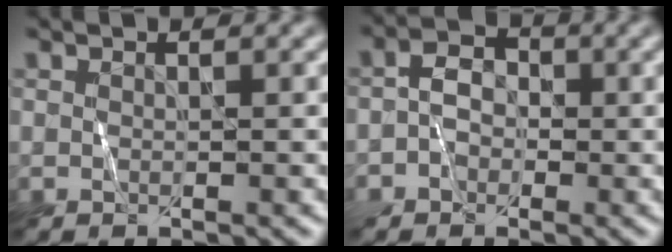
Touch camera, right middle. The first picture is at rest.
{"total": 2.0, "force": [-0.8, 1.6, 0.8], "torque": [-0.011, 0.014, -0.020]}